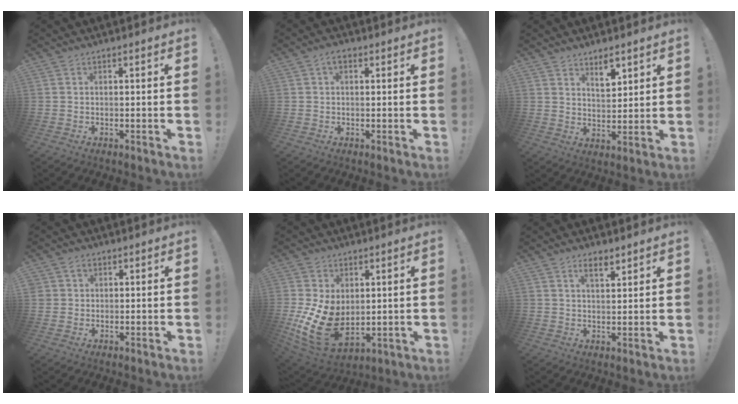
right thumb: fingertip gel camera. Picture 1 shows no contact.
{"total": 2.7, "force": [1.0, 1.5, 2.0], "torque": [-0.036, 0.004, 0.017]}
{"total": 6.6, "force": [5.0, 3.2, 3.0], "torque": [-0.033, -0.038, 0.088]}
{"total": 2.6, "force": [1.2, 2.2, 0.5], "torque": [-0.011, -0.002, 0.024]}
{"total": 16.3, "force": [-1.4, 11.6, 11.3], "torque": [-0.208, -0.004, -0.013]}
{"total": 4.7, "force": [3.2, 1.9, 2.9], "torque": [-0.036, -0.019, 0.052]}